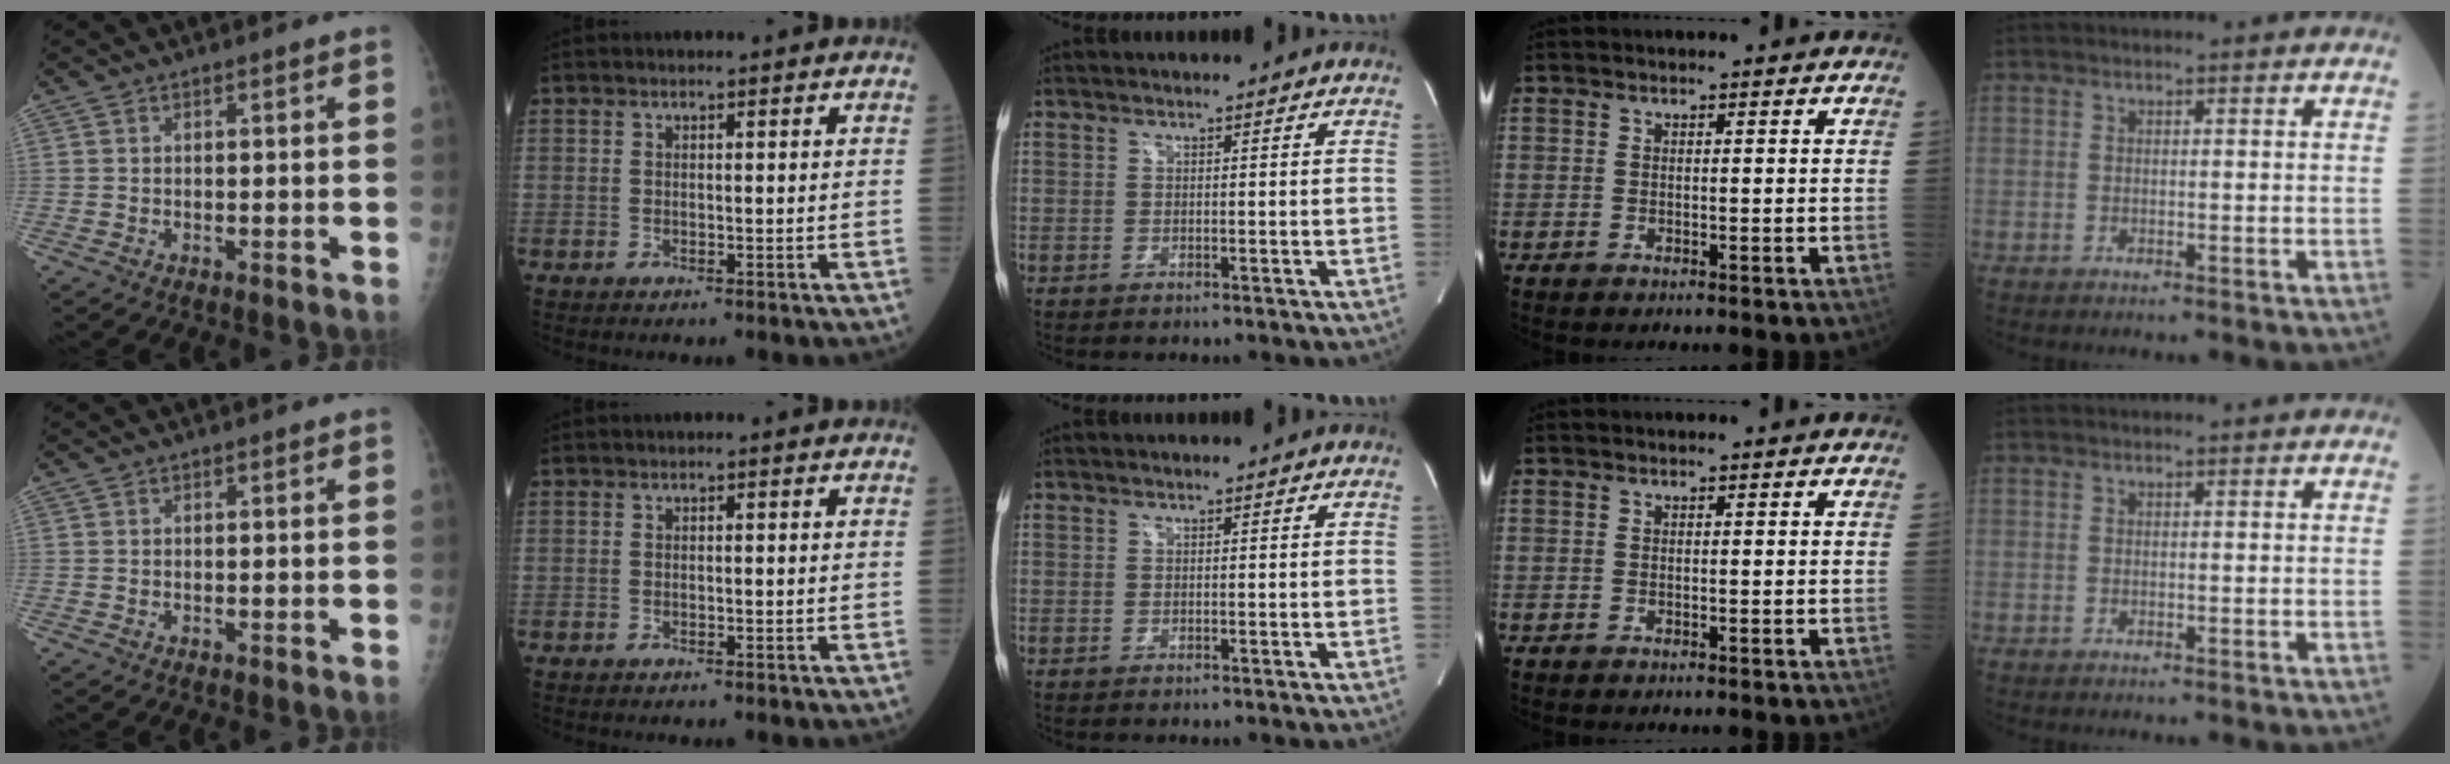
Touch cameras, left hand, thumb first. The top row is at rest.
{}